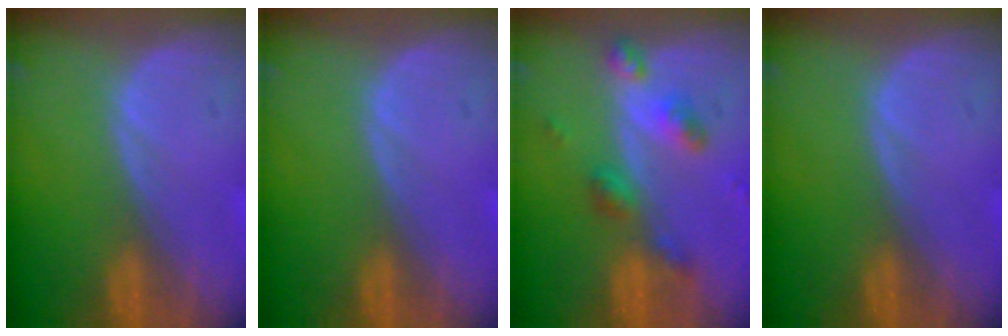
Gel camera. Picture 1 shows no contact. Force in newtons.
{"total": 0.0}
{"total": 6.1, "press": 5.3, "slide": 3.0}
{"total": 0.0}